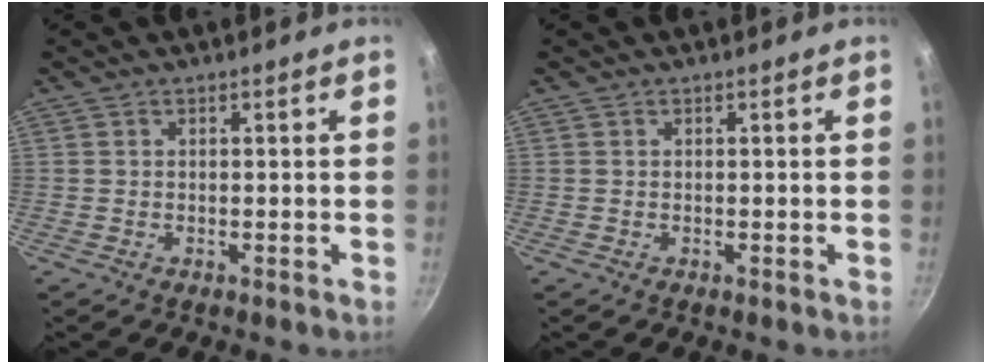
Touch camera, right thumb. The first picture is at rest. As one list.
[{"total": 0.0}]